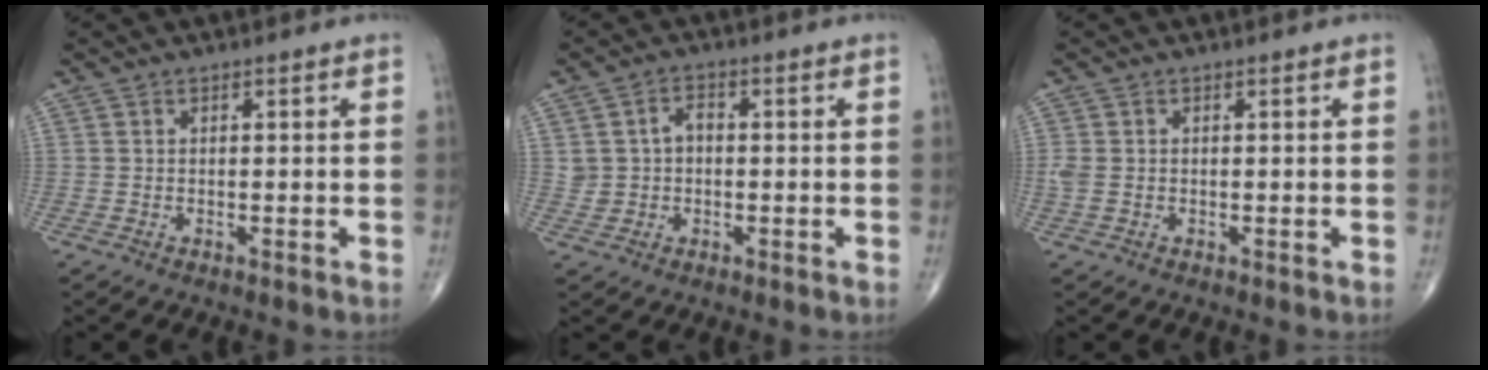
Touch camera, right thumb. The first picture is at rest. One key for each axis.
{"total": 3.8, "fx": 0.5, "fy": 2.8, "fz": 2.5, "tx": -0.035, "ty": 0.009, "tz": 0.010}
{"total": 1.9, "fx": -0.2, "fy": 1.4, "fz": 1.3, "tx": -0.042, "ty": 0.003, "tz": -0.004}